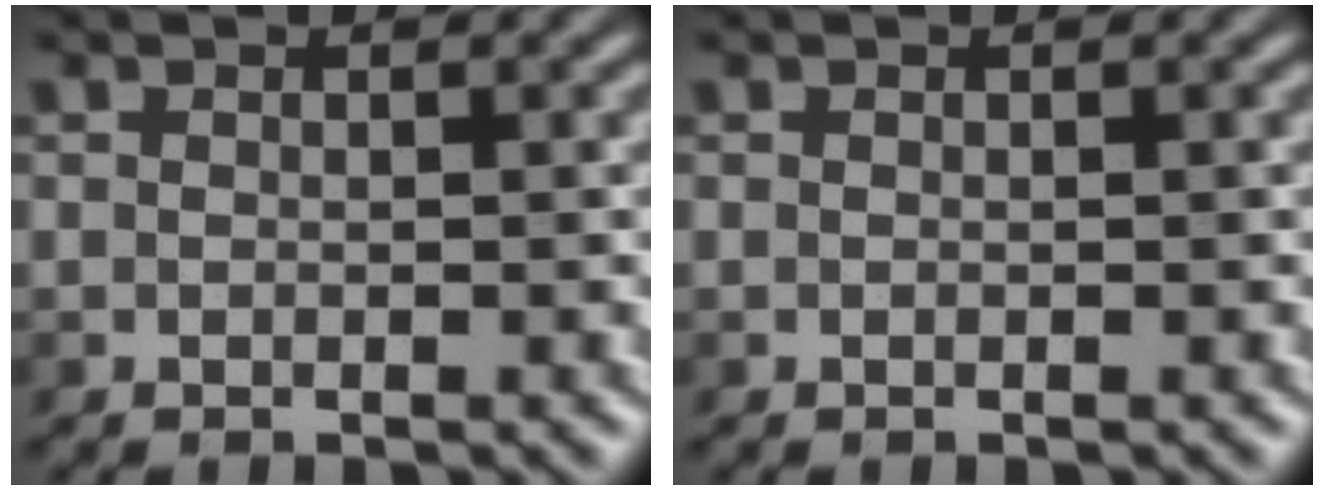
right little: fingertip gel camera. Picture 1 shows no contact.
{"total": 0.0}